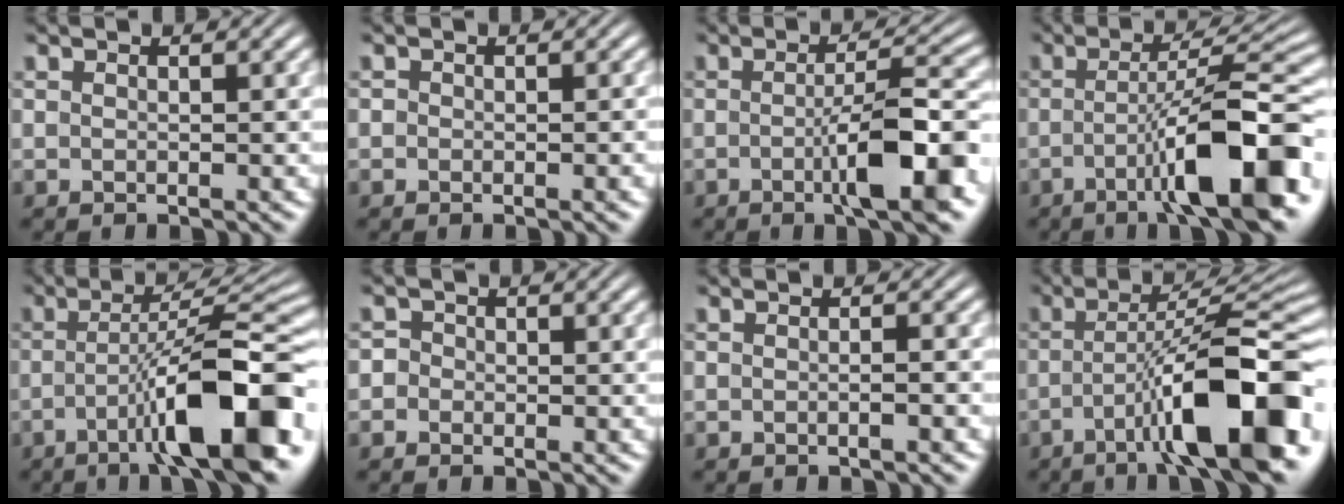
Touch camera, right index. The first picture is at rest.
{"total": 0.6, "force": [-0.3, 0.4, 0.2], "torque": [-0.001, 0.000, -0.007]}
{"total": 6.7, "force": [-2.1, 1.1, 6.3], "torque": [-0.088, 0.006, -0.040]}
{"total": 9.6, "force": [-3.3, 1.6, 8.9], "torque": [-0.131, 0.000, -0.048]}
{"total": 10.6, "force": [-3.4, 2.2, 9.8], "torque": [-0.146, -0.002, -0.047]}
{"total": 2.3, "force": [-0.6, 2.2, 0.3], "torque": [-0.008, 0.000, -0.020]}
{"total": 0.7, "force": [-0.4, -0.1, 0.5], "torque": [-0.007, 0.005, -0.012]}
{"total": 11.6, "force": [-3.7, 2.7, 10.6], "torque": [-0.158, -0.003, -0.052]}